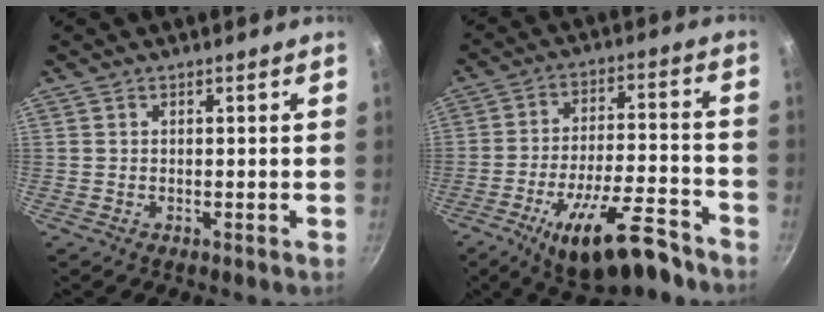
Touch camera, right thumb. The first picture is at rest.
{"total": 17.0, "force": [-10.7, 5.6, 12.0], "torque": [-0.176, 0.059, -0.164]}